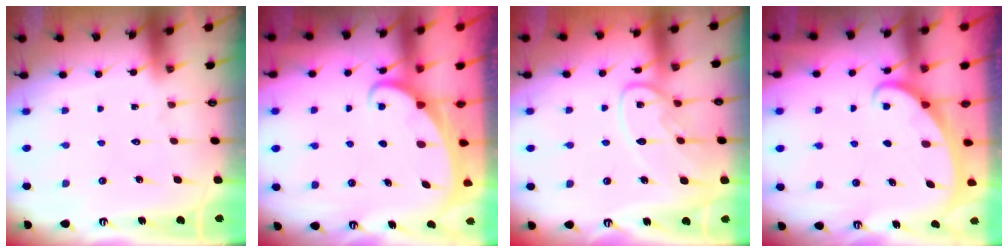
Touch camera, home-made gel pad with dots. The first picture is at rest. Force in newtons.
{"total": 1.8, "press": 1.8, "slide": 0.2}
{"total": 11.9, "press": 11.9, "slide": 1.1}
{"total": 2.3, "press": 2.2, "slide": 0.3}